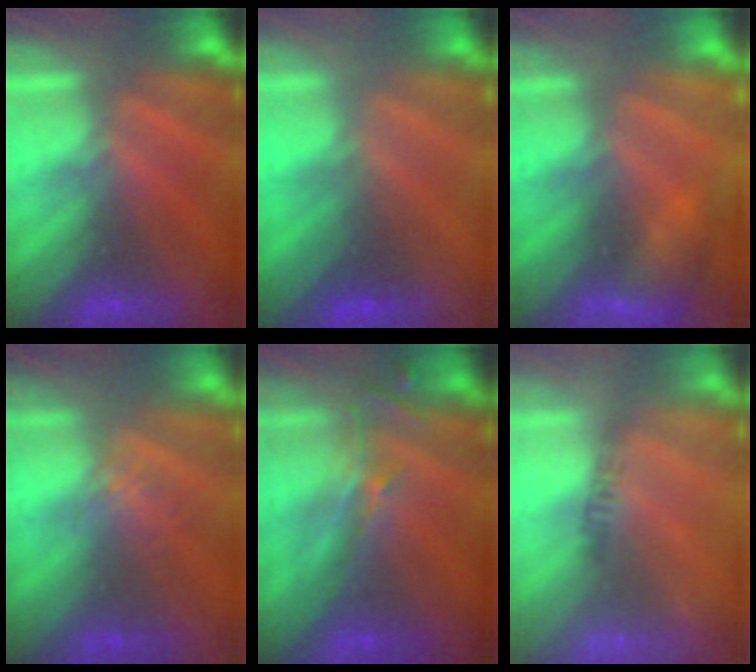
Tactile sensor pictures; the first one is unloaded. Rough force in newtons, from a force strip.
{"total": 1.8}
{"total": 3.6}
{"total": 1.4}
{"total": 2.6}
{"total": 2.5}